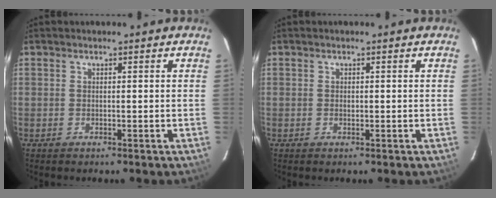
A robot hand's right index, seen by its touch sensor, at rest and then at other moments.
{"total": 0.5, "force": [0.0, 0.5, 0.2], "torque": [-0.003, 0.000, 0.003]}